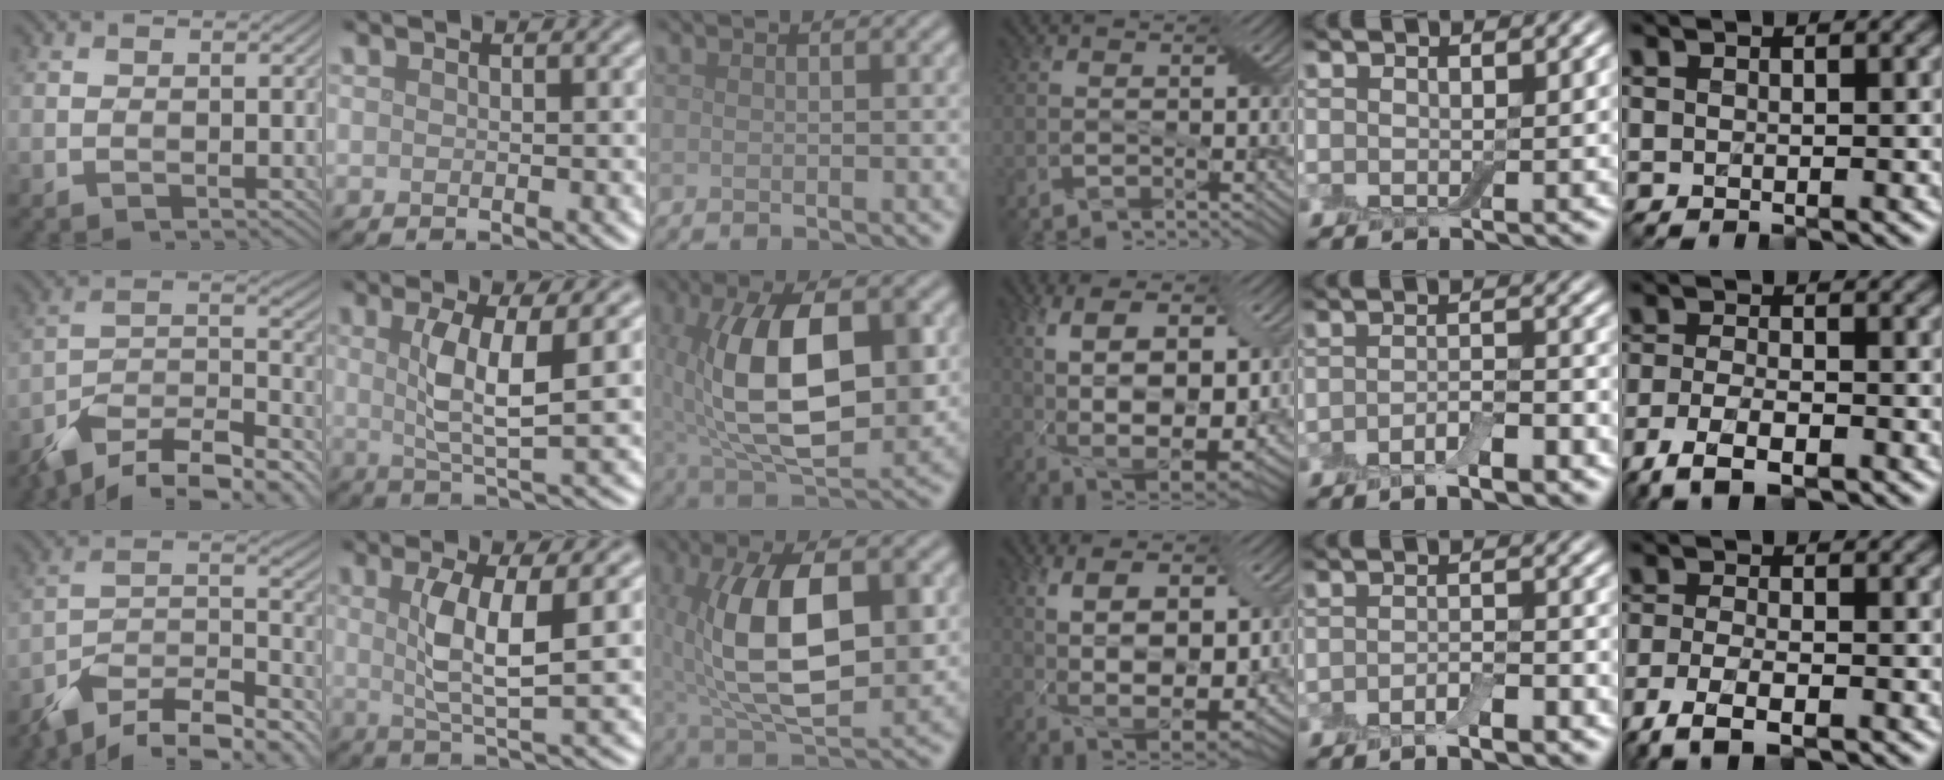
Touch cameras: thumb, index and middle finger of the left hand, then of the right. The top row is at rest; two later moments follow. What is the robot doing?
{"motion": "wrap", "object": "bandage"}